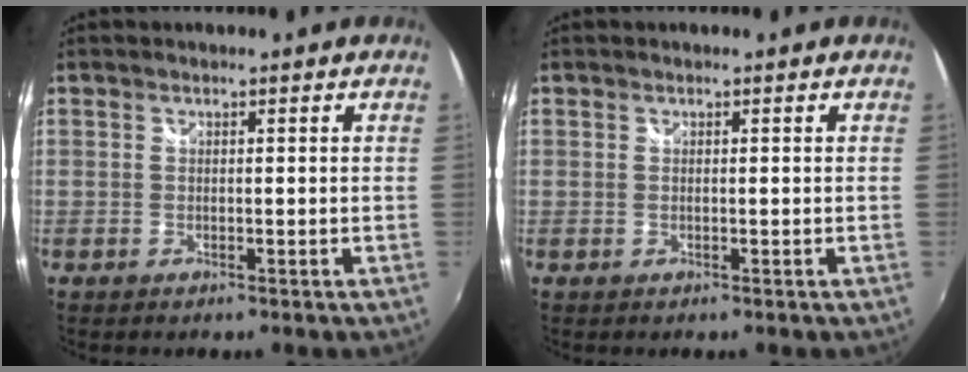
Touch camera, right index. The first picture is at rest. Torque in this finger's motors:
{"motor_torque": [-0.06, 0.06, 0.00, 0.01]}